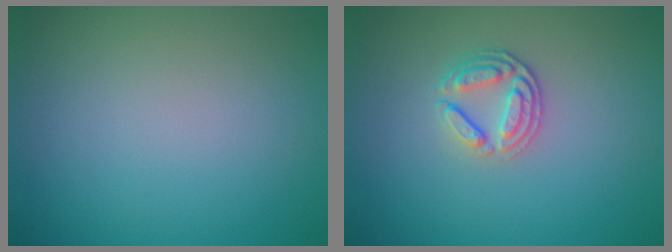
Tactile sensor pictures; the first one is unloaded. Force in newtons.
{"total": 2.7, "press": 2.4, "slide": 1.2}